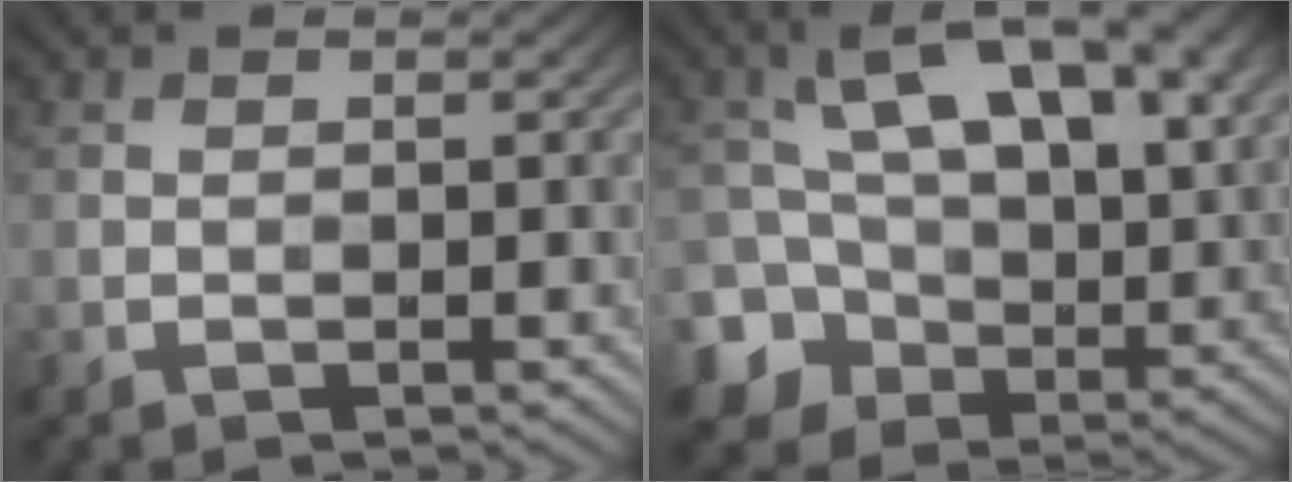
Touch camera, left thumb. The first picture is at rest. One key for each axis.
{"total": 15.7, "fx": 3.1, "fy": 10.9, "fz": 10.9, "tx": -0.191, "ty": 0.004, "tz": 0.067}